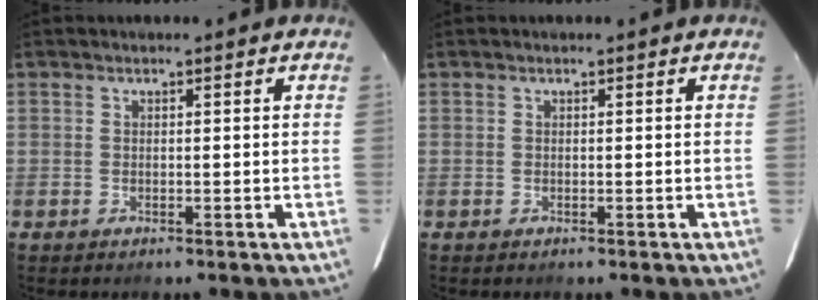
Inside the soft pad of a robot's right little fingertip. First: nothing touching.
{"total": 0.0}